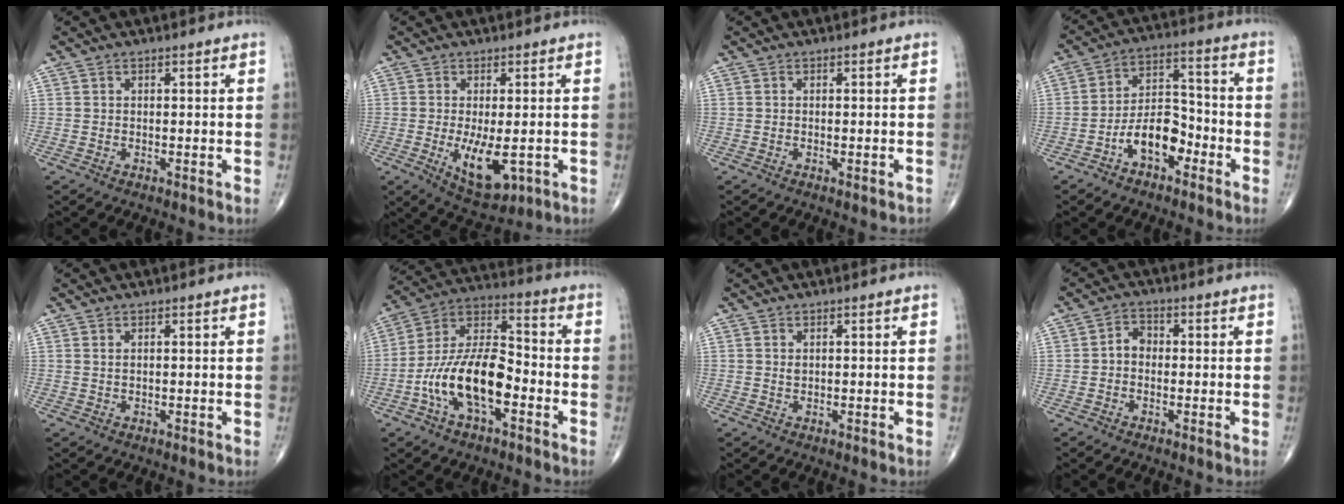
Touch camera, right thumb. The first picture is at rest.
{"total": 8.4, "force": [-1.8, 3.5, 7.4], "torque": [-0.118, -0.021, -0.017]}
{"total": 0.9, "force": [-0.6, 0.2, 0.7], "torque": [-0.010, -0.001, -0.007]}
{"total": 9.7, "force": [-4.7, 5.4, 6.6], "torque": [-0.092, 0.047, -0.087]}
{"total": 0.6, "force": [0.3, 0.2, 0.4], "torque": [-0.009, 0.002, 0.007]}
{"total": 16.5, "force": [-5.4, 7.8, 13.5], "torque": [-0.246, 0.047, -0.102]}
{"total": 0.5, "force": [0.2, 0.4, 0.4], "torque": [-0.005, -0.001, 0.005]}
{"total": 3.3, "force": [-0.4, 2.6, 2.0], "torque": [-0.021, 0.017, -0.017]}